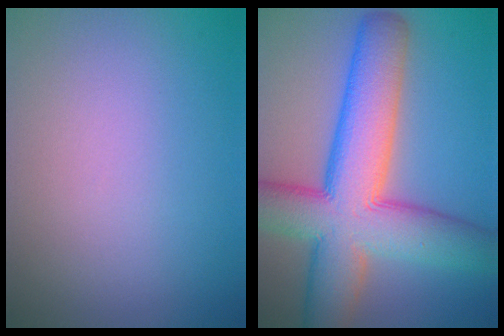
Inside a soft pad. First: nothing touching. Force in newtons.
{"total": 12.6, "press": 12.6, "slide": 0.6}